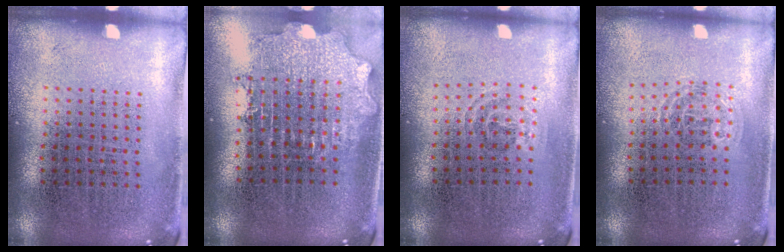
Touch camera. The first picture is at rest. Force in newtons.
{"total": 1.9, "press": 1.5, "slide": 1.2}
{"total": 0.9, "press": 0.6, "slide": 0.6}
{"total": 0.8, "press": 0.6, "slide": 0.6}